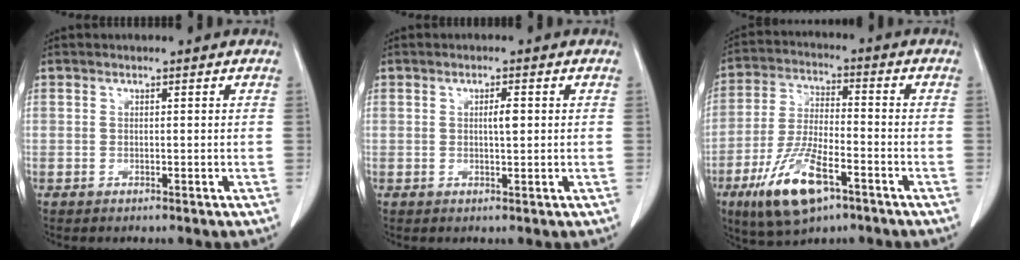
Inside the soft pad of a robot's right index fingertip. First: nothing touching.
{"total": 1.9, "force": [0.3, 0.4, 1.8], "torque": [-0.033, 0.001, 0.005]}
{"total": 12.8, "force": [-6.7, 3.9, 10.1], "torque": [-0.209, -0.015, -0.118]}